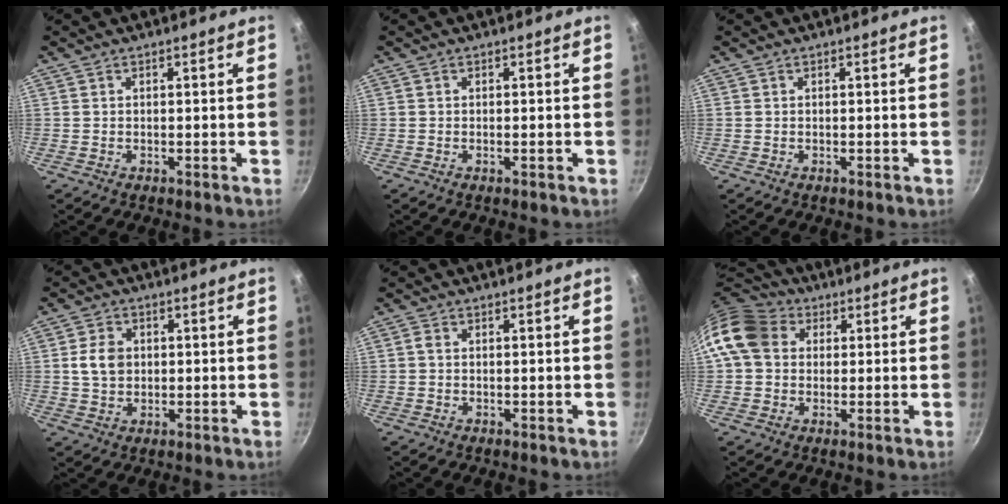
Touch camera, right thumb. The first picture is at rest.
{"total": 0.5, "force": [-0.2, 0.0, 0.5], "torque": [-0.007, 0.001, -0.003]}
{"total": 0.0}
{"total": 5.6, "force": [0.7, 4.3, 3.5], "torque": [-0.053, 0.004, 0.010]}
{"total": 0.9, "force": [0.1, 0.7, 0.6], "torque": [-0.010, 0.004, 0.001]}
{"total": 11.9, "force": [2.5, 9.8, 6.3], "torque": [-0.102, 0.023, 0.030]}